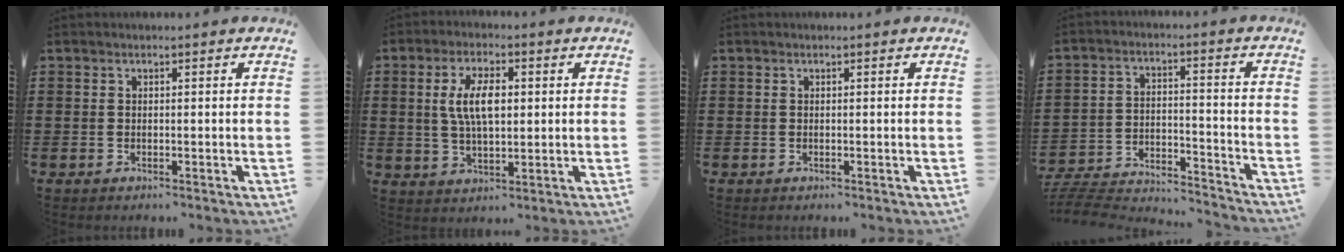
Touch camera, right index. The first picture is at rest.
{"total": 7.3, "force": [1.2, 3.1, 6.4], "torque": [-0.136, 0.009, 0.016]}
{"total": 0.0}
{"total": 5.3, "force": [-5.1, 0.7, 1.2], "torque": [-0.040, -0.007, -0.109]}